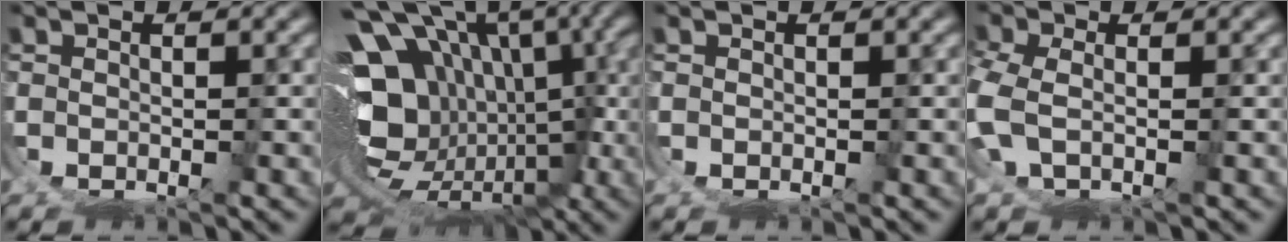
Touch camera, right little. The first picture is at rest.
{"total": 17.1, "force": [-0.4, 11.8, 12.3], "torque": [-0.215, -0.050, 0.016]}
{"total": 0.0}
{"total": 2.6, "force": [0.3, 0.7, 2.5], "torque": [-0.079, -0.005, 0.013]}